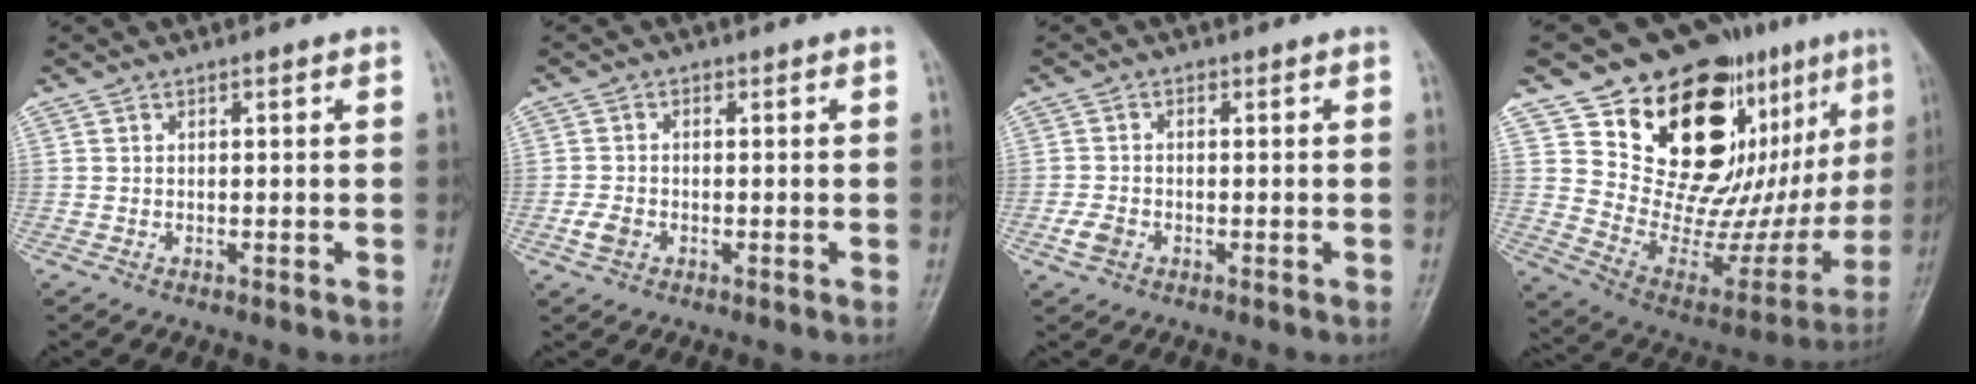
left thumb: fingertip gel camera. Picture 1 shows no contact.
{"total": 2.9, "force": [-1.0, 2.3, 1.5], "torque": [-0.025, 0.003, -0.019]}
{"total": 3.1, "force": [-1.2, 2.4, 1.6], "torque": [-0.027, 0.003, -0.023]}
{"total": 27.2, "force": [13.4, 13.8, 19.2], "torque": [-0.210, -0.050, 0.229]}